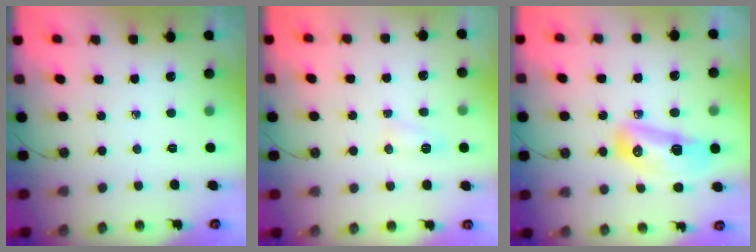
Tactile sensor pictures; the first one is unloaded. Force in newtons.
{"total": 6.5, "press": 6.5, "slide": 0.7}
{"total": 14.2, "press": 12.9, "slide": 6.0}